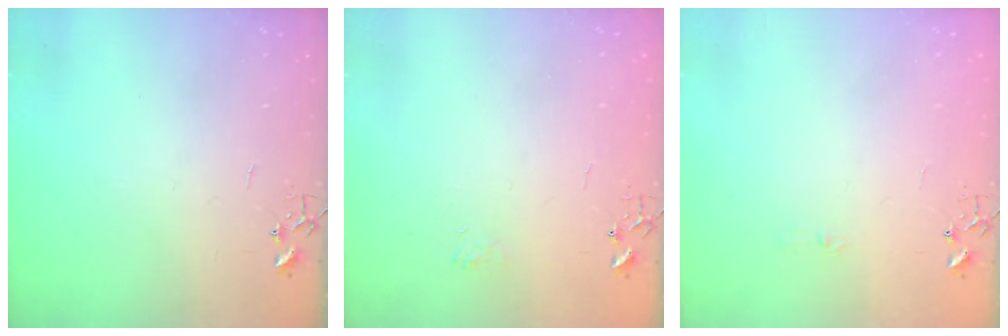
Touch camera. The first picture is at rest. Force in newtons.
{"total": 5.1, "press": 5.1, "slide": 0.6}
{"total": 3.5, "press": 3.5, "slide": 0.4}